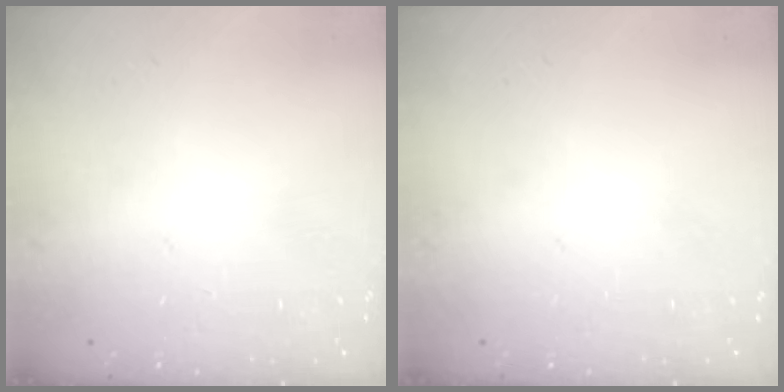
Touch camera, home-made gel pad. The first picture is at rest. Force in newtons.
{"total": 0.0}